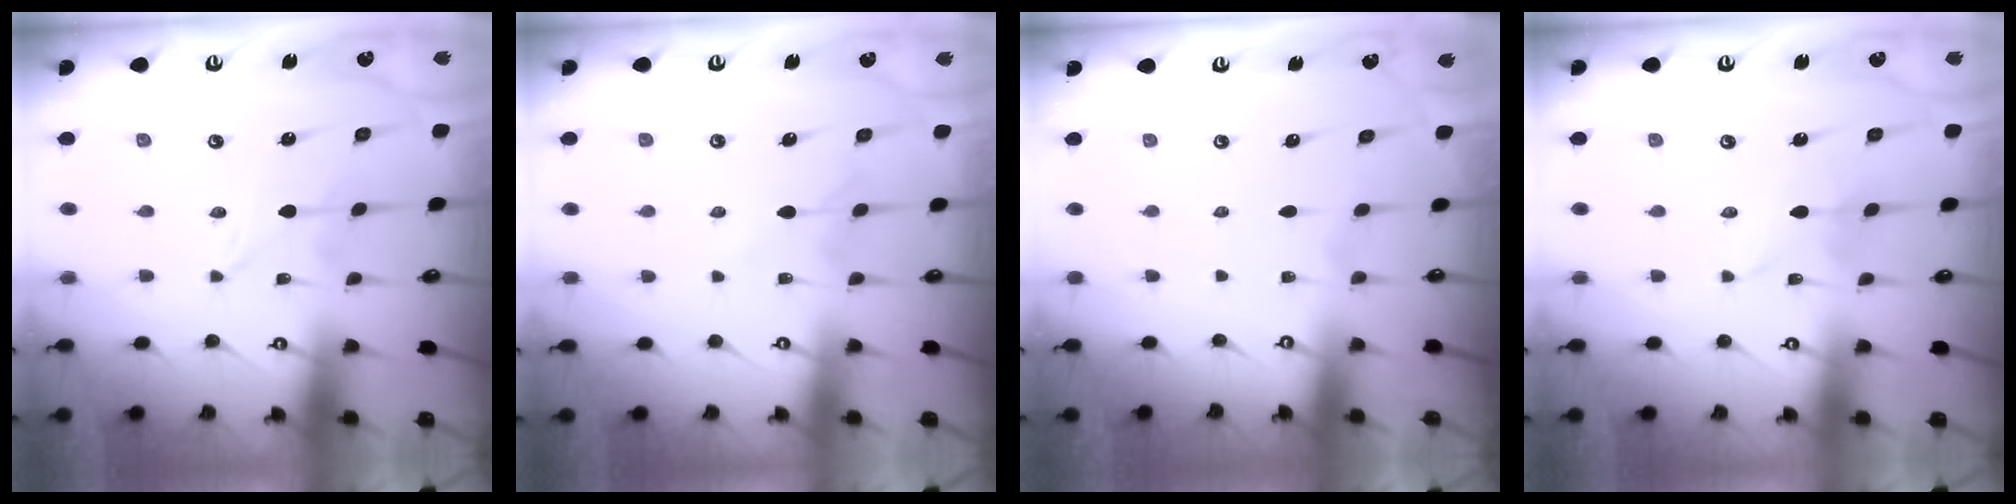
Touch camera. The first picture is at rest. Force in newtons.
{"total": 5.2, "press": 5.2, "slide": 0.8}
{"total": 0.0}
{"total": 2.6, "press": 2.6, "slide": 0.4}